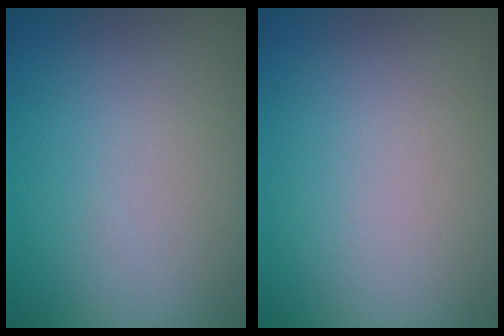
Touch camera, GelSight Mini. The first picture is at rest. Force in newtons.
{"total": 0.0}